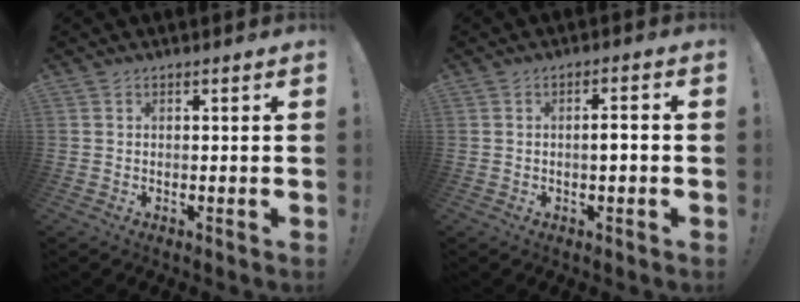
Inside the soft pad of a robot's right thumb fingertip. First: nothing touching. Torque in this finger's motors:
{"motor_torque": [0.04, -0.24, 0.07, 0.25, -0.02]}